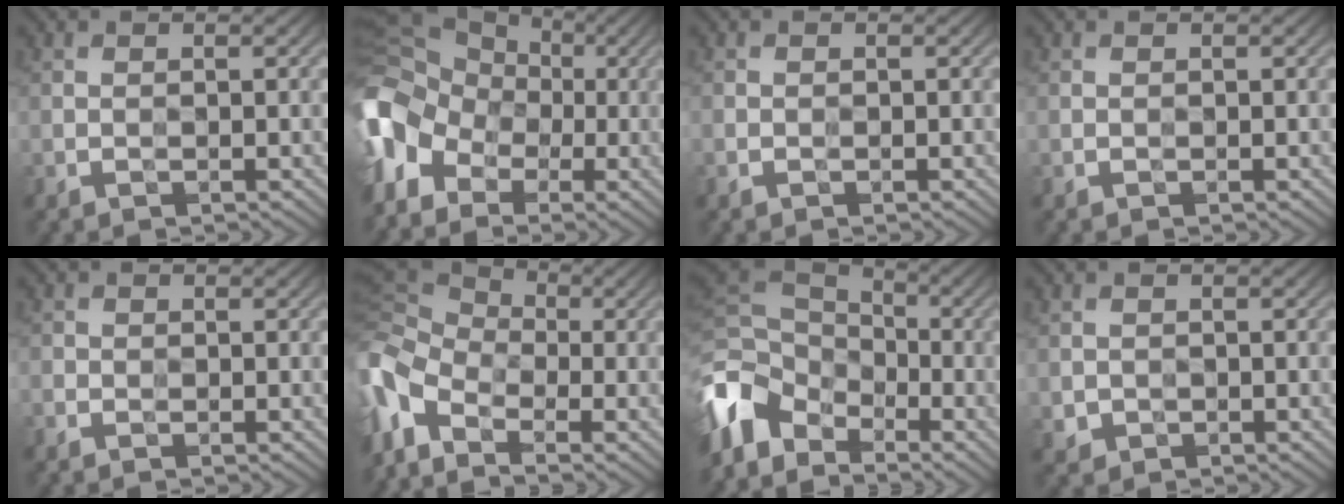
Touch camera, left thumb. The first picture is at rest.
{"total": 10.6, "force": [-3.0, 8.8, 5.2], "torque": [-0.161, -0.012, -0.068]}
{"total": 0.5, "force": [-0.4, 0.4, 0.0], "torque": [0.002, 0.000, -0.007]}
{"total": 0.0}
{"total": 1.1, "force": [-0.9, 0.7, -0.1], "torque": [0.005, 0.000, -0.021]}
{"total": 9.9, "force": [-4.2, 5.7, 6.8], "torque": [-0.197, -0.020, -0.084]}
{"total": 9.8, "force": [-4.8, 6.9, 5.2], "torque": [-0.154, -0.014, -0.101]}
{"total": 1.4, "force": [-0.4, 1.3, 0.1], "torque": [0.002, -0.004, -0.008]}